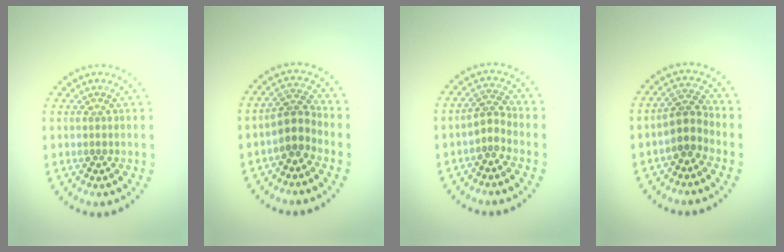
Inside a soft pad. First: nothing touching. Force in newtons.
{"total": 2.6, "press": 2.1, "slide": 1.6}
{"total": 1.7, "press": 1.3, "slide": 1.0}
{"total": 2.7, "press": 2.2, "slide": 1.6}